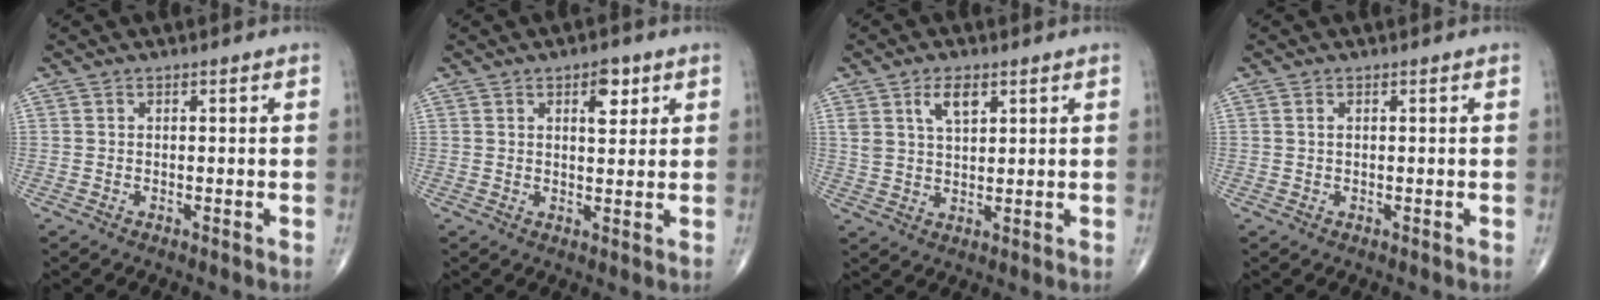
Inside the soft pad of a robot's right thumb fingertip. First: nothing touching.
{"total": 4.7, "force": [2.2, 2.2, 3.5], "torque": [-0.036, -0.010, 0.031]}
{"total": 5.5, "force": [2.9, 2.7, 3.9], "torque": [-0.062, -0.014, 0.056]}
{"total": 0.8, "force": [0.3, 0.4, 0.6], "torque": [-0.014, 0.005, 0.007]}